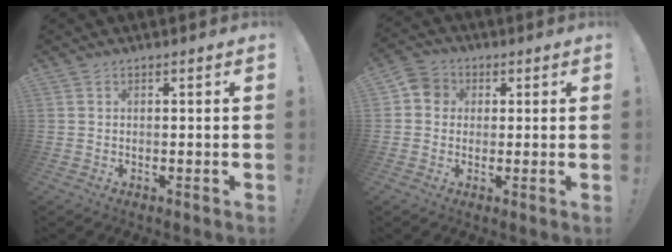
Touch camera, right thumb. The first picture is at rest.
{"total": 5.3, "force": [0.7, 4.8, 2.0], "torque": [-0.026, 0.007, 0.014]}